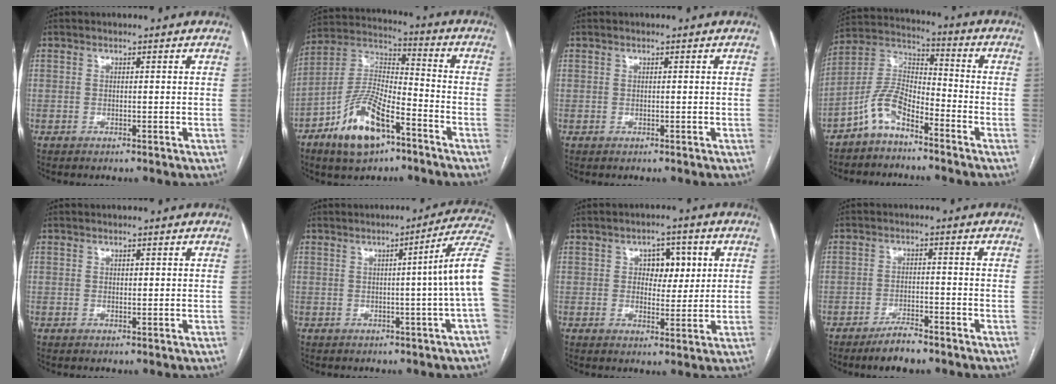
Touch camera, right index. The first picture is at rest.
{"total": 13.6, "force": [-7.6, 4.9, 10.1], "torque": [-0.207, 0.008, -0.138]}
{"total": 0.0}
{"total": 8.3, "force": [-5.6, 3.3, 5.1], "torque": [-0.112, 0.027, -0.115]}
{"total": 0.6, "force": [0.2, 0.3, 0.4], "torque": [-0.006, -0.001, 0.004]}
{"total": 9.6, "force": [0.0, -2.1, 9.3], "torque": [-0.101, 0.012, -0.007]}
{"total": 5.8, "force": [1.6, 3.5, 4.3], "torque": [-0.051, 0.014, 0.025]}
{"total": 4.7, "force": [-3.8, 1.0, 2.6], "torque": [-0.050, -0.002, -0.067]}